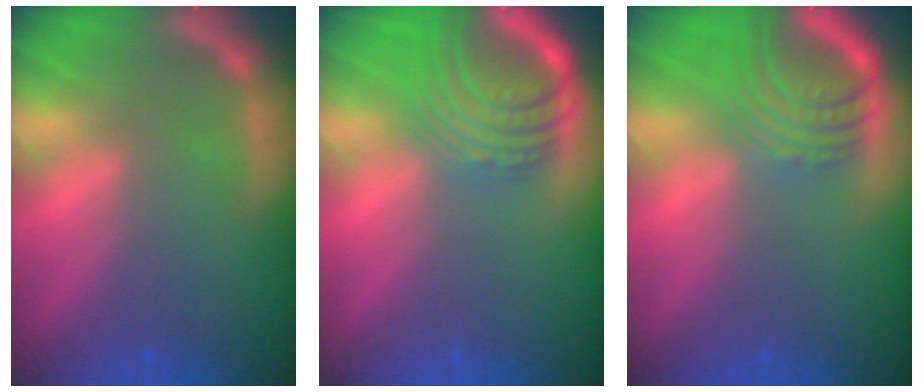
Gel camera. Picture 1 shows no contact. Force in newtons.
{"total": 8.1}
{"total": 6.5}